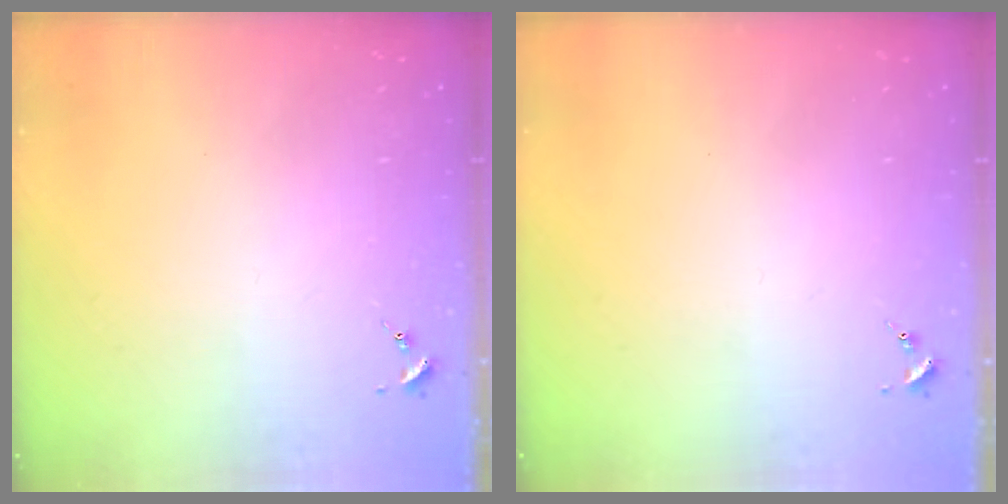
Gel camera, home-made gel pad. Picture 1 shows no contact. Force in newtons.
{"total": 0.0}